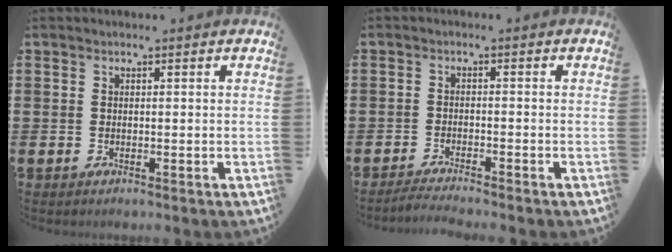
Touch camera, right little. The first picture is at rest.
{"total": 1.6, "force": [-1.6, -0.2, 0.4], "torque": [-0.006, 0.002, -0.031]}